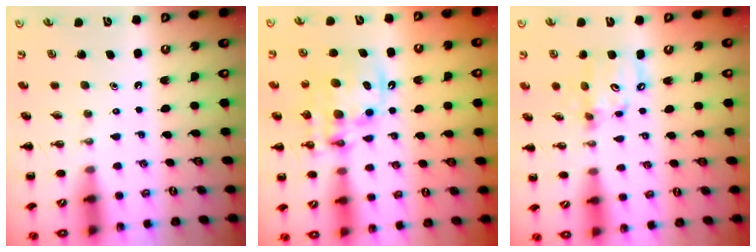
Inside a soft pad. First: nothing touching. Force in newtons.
{"total": 15.2, "press": 14.8, "slide": 3.4}
{"total": 8.9, "press": 8.7, "slide": 1.8}